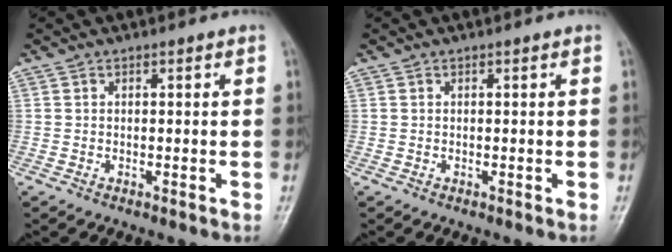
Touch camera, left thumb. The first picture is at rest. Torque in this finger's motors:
{"motor_torque": [-0.05, 0.05, 0.00, 0.00, 0.00]}